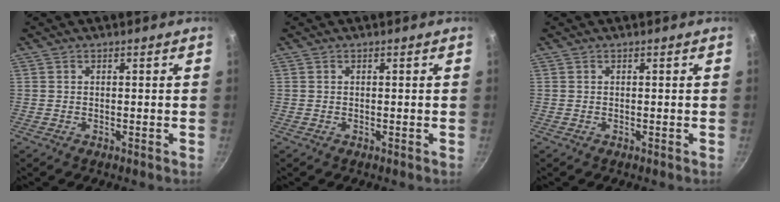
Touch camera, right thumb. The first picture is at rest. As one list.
[{"total": 0.0}, {"total": 0.0}]